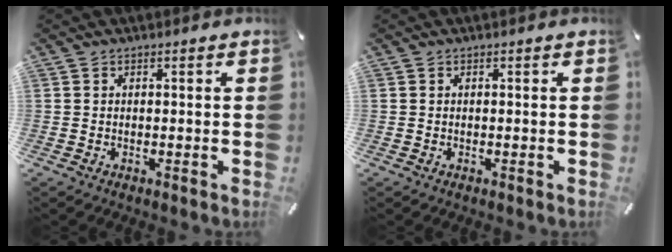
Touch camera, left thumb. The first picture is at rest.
{"total": 0.0}